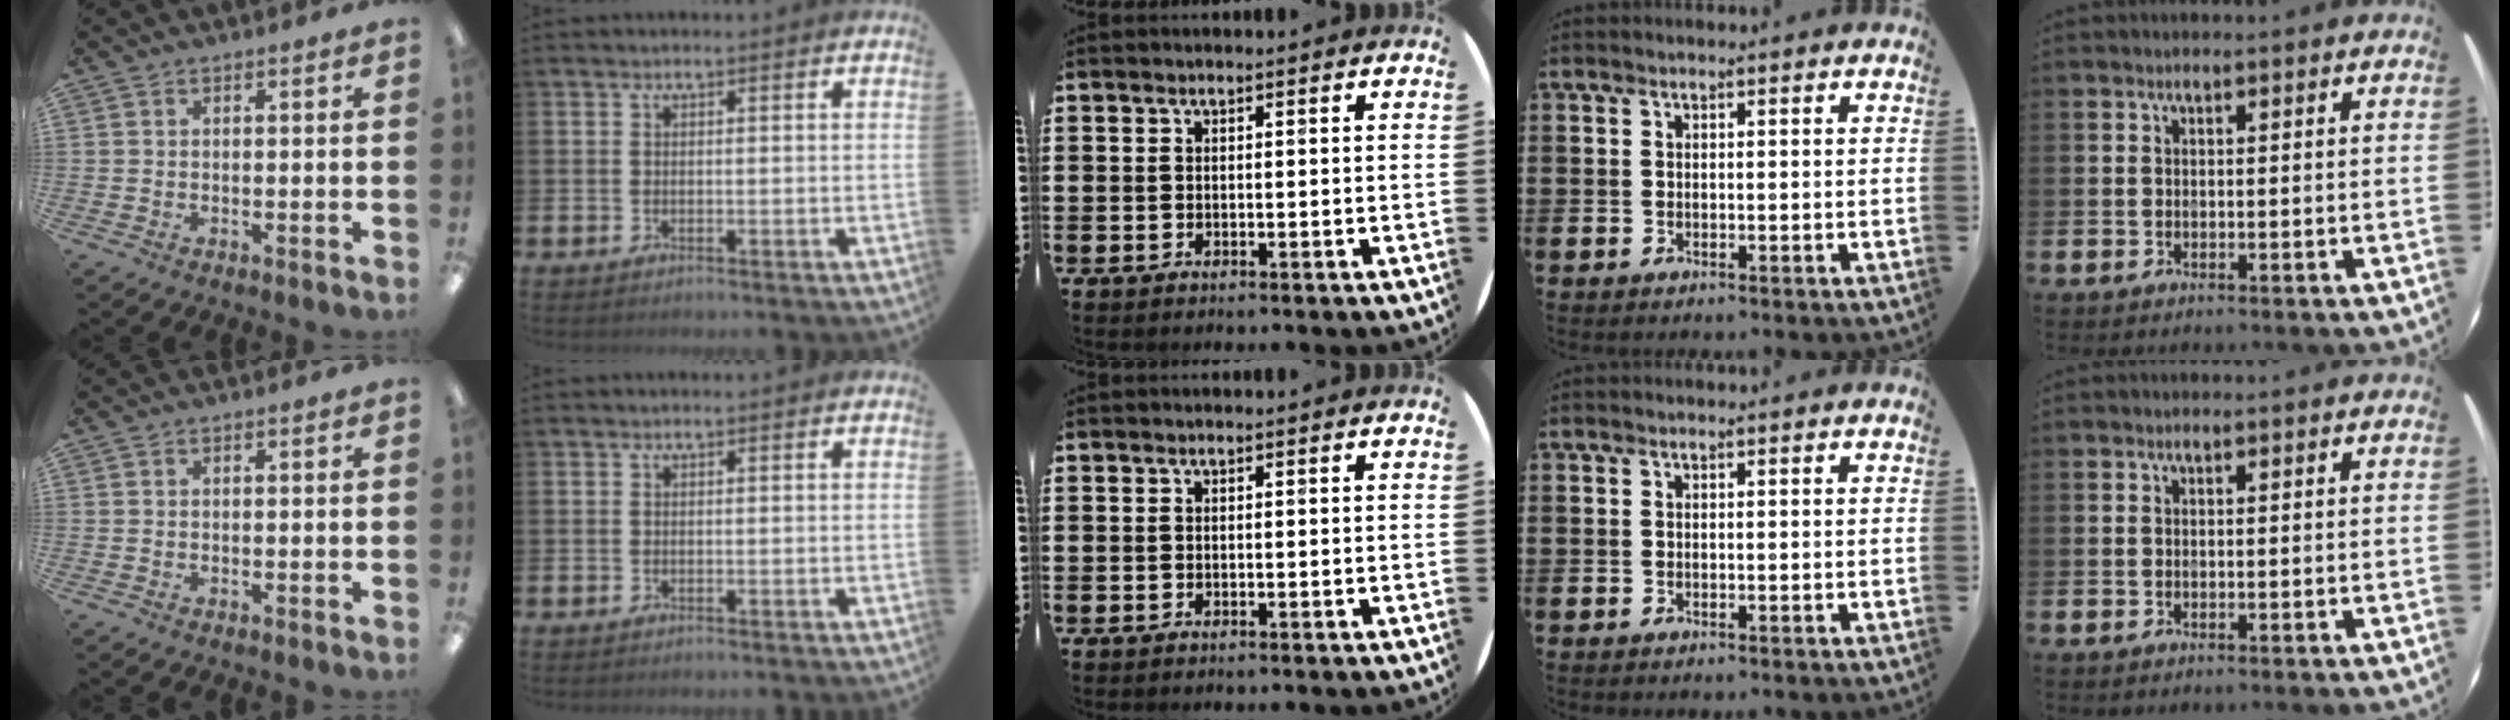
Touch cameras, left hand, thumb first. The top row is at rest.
{}